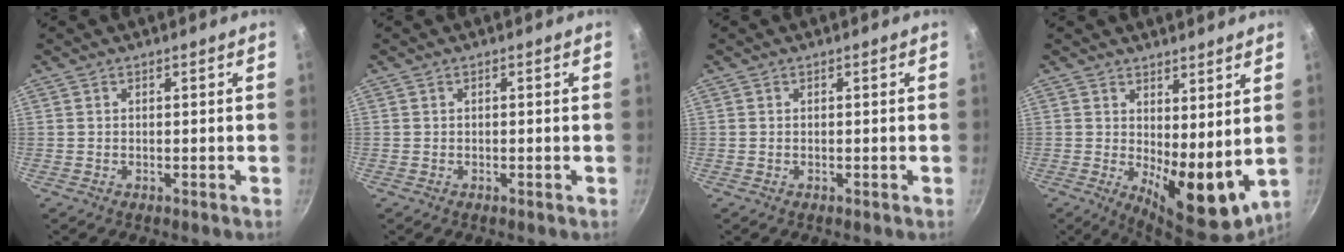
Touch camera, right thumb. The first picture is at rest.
{"total": 0.0}
{"total": 0.0}
{"total": 11.3, "force": [2.0, 4.9, 10.0], "torque": [-0.120, -0.033, 0.040]}